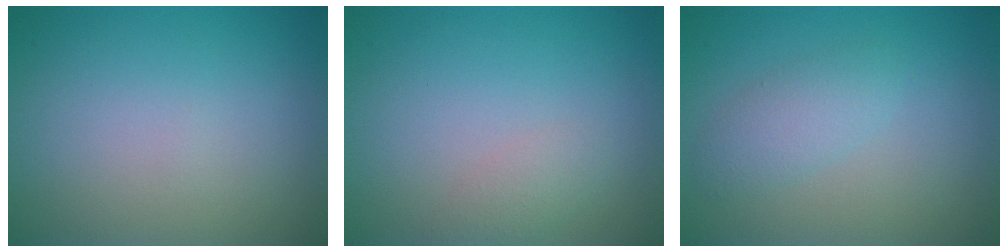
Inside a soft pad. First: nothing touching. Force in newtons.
{"total": 1.4, "press": 1.4, "slide": 0.1}
{"total": 2.2, "press": 2.2, "slide": 0.1}